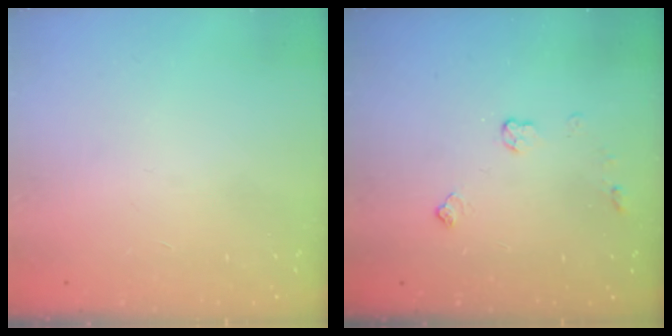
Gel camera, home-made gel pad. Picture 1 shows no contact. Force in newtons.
{"total": 4.5, "press": 4.4, "slide": 0.7}